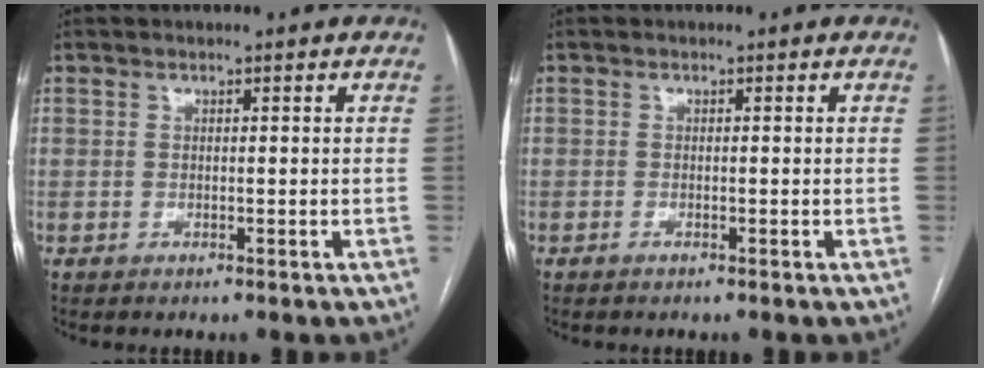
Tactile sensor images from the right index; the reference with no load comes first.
{"total": 0.5, "force": [-0.3, 0.2, 0.4], "torque": [-0.008, 0.000, -0.005]}